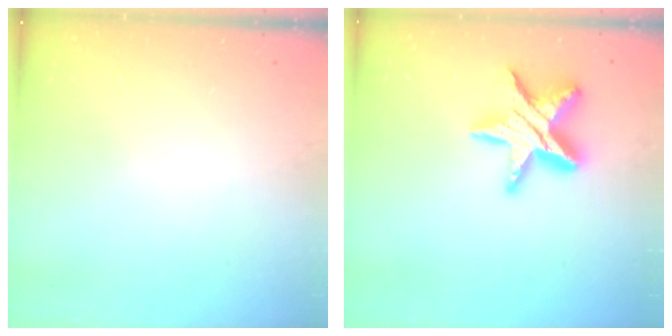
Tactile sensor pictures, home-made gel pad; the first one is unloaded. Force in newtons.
{"total": 15.3, "press": 15.2, "slide": 1.3}